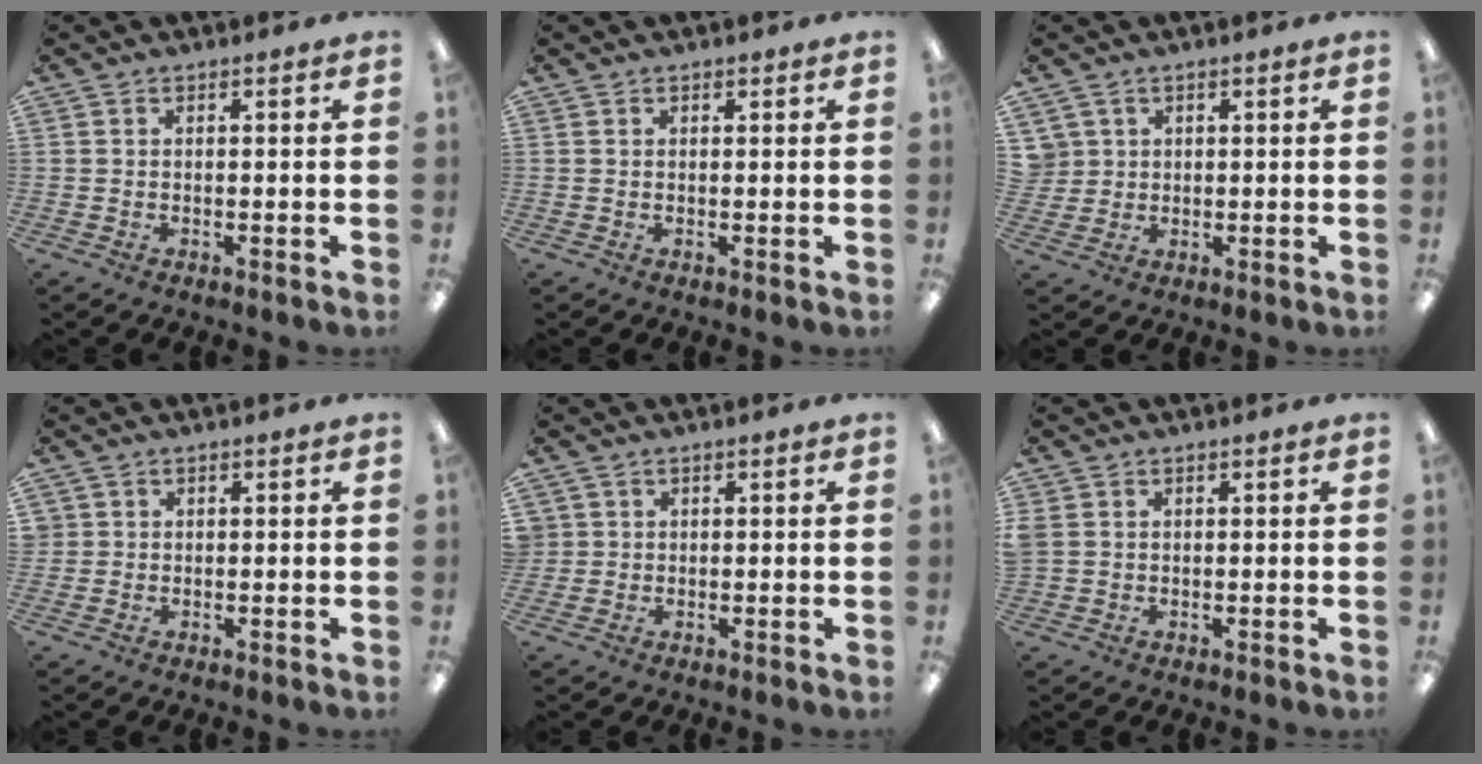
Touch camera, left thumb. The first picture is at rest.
{"total": 0.6, "force": [0.5, 0.4, 0.1], "torque": [-0.002, 0.001, 0.009]}
{"total": 3.5, "force": [1.3, 3.3, 0.0], "torque": [-0.004, 0.003, 0.024]}
{"total": 1.5, "force": [0.5, 1.4, -0.1], "torque": [0.000, 0.002, 0.009]}
{"total": 2.1, "force": [0.6, 2.0, -0.3], "torque": [-0.001, 0.005, 0.011]}
{"total": 2.5, "force": [0.7, 2.2, 0.9], "torque": [-0.018, 0.004, 0.014]}